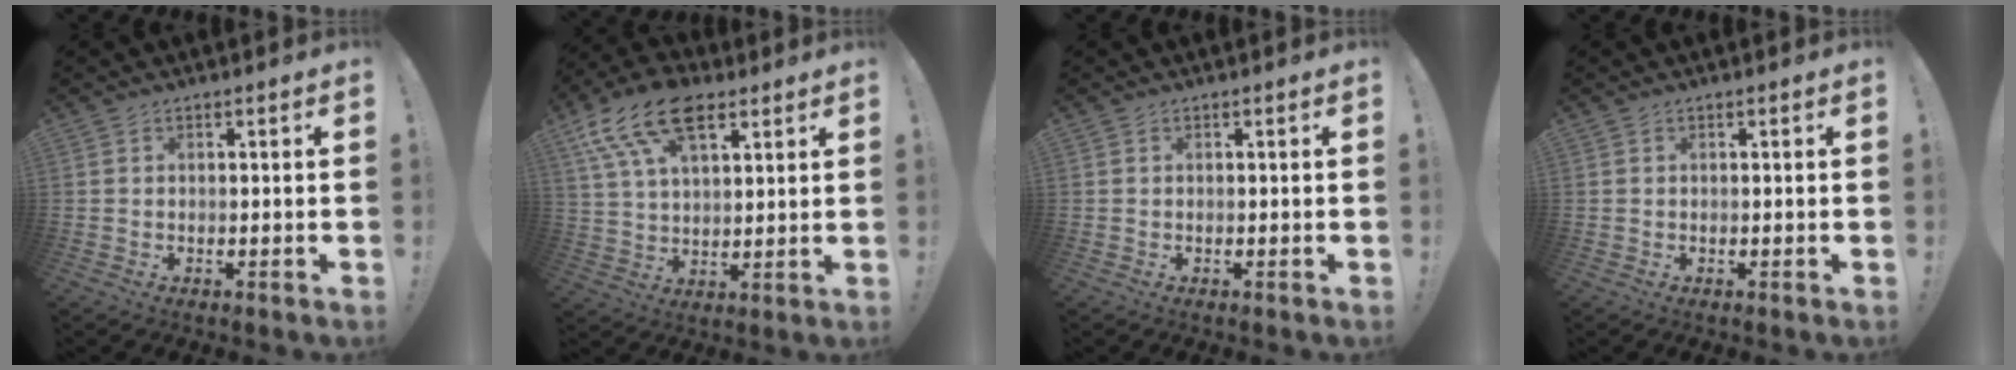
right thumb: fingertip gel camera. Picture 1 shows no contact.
{"total": 17.5, "force": [9.4, 9.6, 11.2], "torque": [-0.202, -0.038, 0.172]}
{"total": 0.0}
{"total": 0.0}